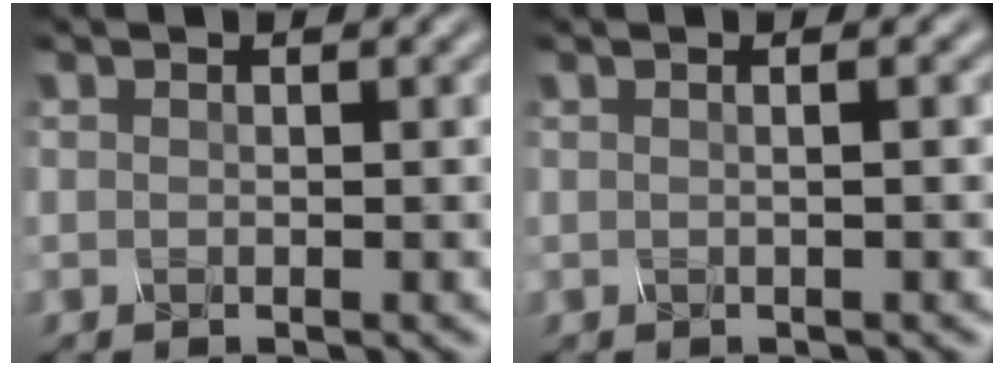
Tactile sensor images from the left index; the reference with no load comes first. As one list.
[{"total": 1.8, "force": [0.4, 0.9, 1.6], "torque": [-0.007, 0.000, -0.015]}]